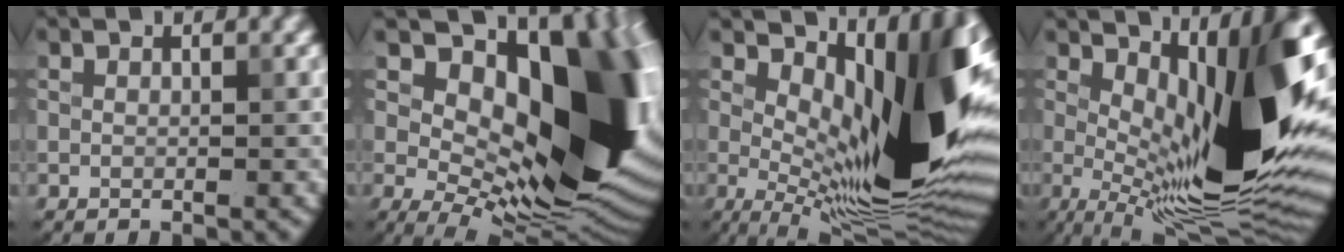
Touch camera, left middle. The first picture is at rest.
{"total": 18.9, "force": [4.3, 10.1, 15.4], "torque": [-0.167, 0.009, 0.071]}
{"total": 14.7, "force": [3.5, 5.3, 13.2], "torque": [-0.171, -0.015, 0.060]}
{"total": 16.0, "force": [3.0, 4.6, 15.1], "torque": [-0.220, -0.012, 0.059]}